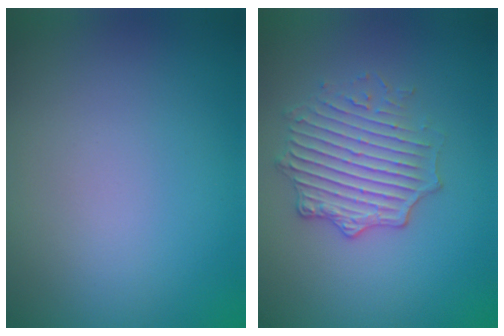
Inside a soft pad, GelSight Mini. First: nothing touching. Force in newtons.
{"total": 3.9, "press": 3.5, "slide": 1.6}